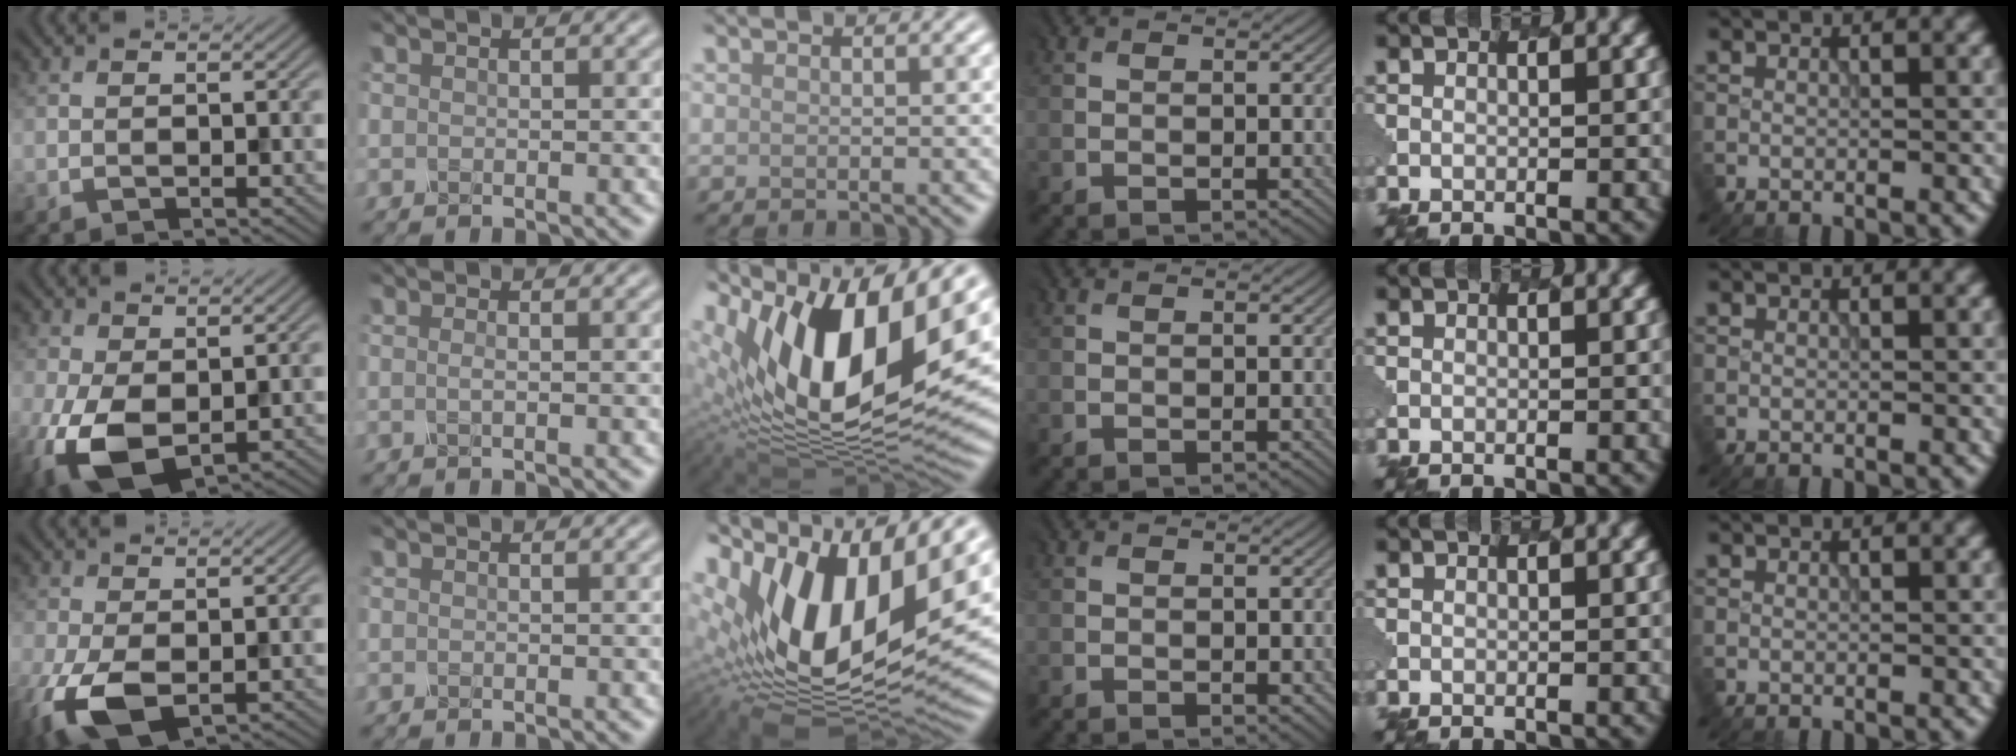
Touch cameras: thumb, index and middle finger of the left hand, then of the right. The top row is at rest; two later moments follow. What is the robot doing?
{"motion": "dispense", "object": "pipette"}